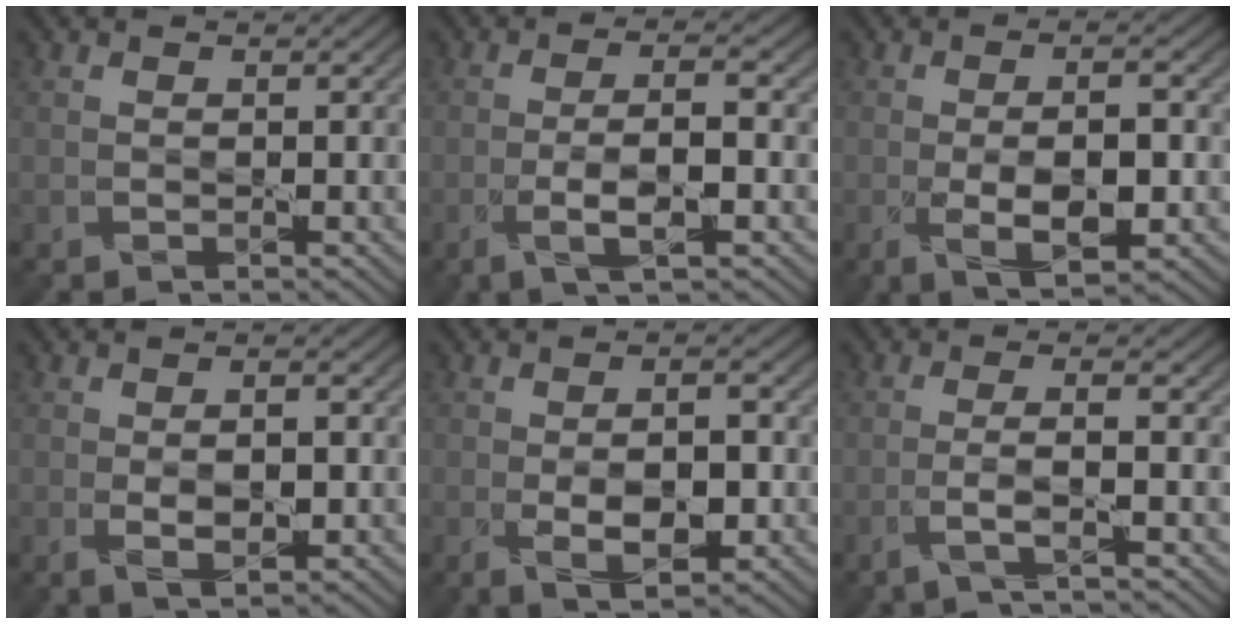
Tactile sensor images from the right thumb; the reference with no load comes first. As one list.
[{"total": 5.5, "force": [-1.8, 1.2, 5.1], "torque": [-0.097, 0.010, -0.039]}, {"total": 6.7, "force": [-1.4, 2.6, 6.0], "torque": [-0.111, -0.008, -0.021]}, {"total": 3.5, "force": [-0.1, 1.6, 3.1], "torque": [-0.063, -0.005, -0.001]}, {"total": 5.9, "force": [-1.1, 2.8, 5.1], "torque": [-0.094, -0.009, -0.016]}, {"total": 3.3, "force": [-1.3, 0.3, 3.0], "torque": [-0.056, 0.015, -0.044]}]